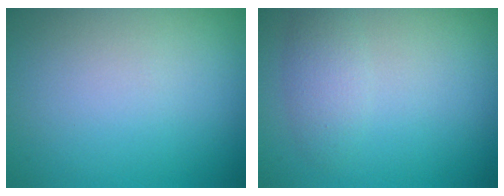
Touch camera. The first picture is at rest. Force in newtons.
{"total": 2.0, "press": 2.0, "slide": 0.0}